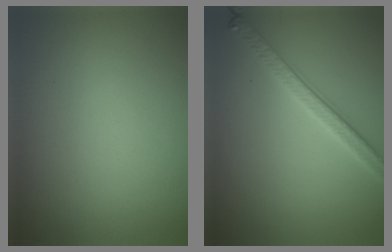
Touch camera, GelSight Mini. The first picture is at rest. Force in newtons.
{"total": 2.8, "press": 2.7, "slide": 0.8}